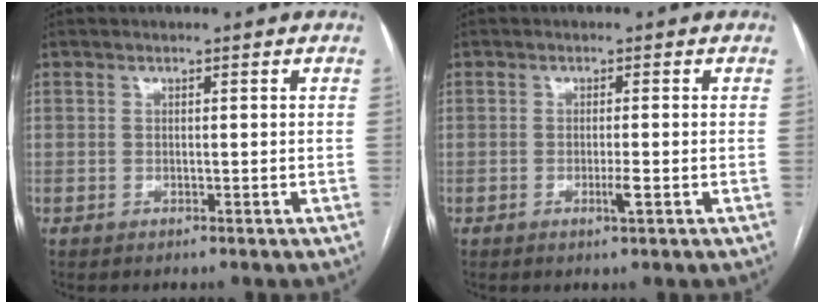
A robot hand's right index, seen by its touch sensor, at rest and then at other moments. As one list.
[{"total": 2.1, "force": [-0.7, -0.2, 2.0], "torque": [-0.038, -0.006, -0.013]}]